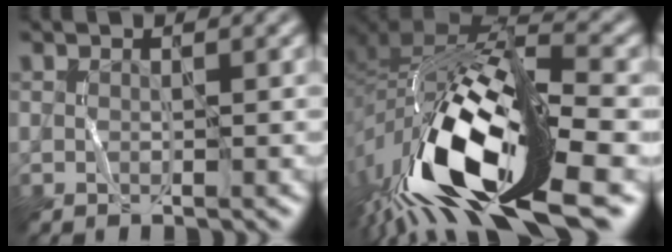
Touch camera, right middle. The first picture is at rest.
{"total": 17.6, "force": [-7.4, 6.6, 14.5], "torque": [-0.278, -0.011, -0.133]}